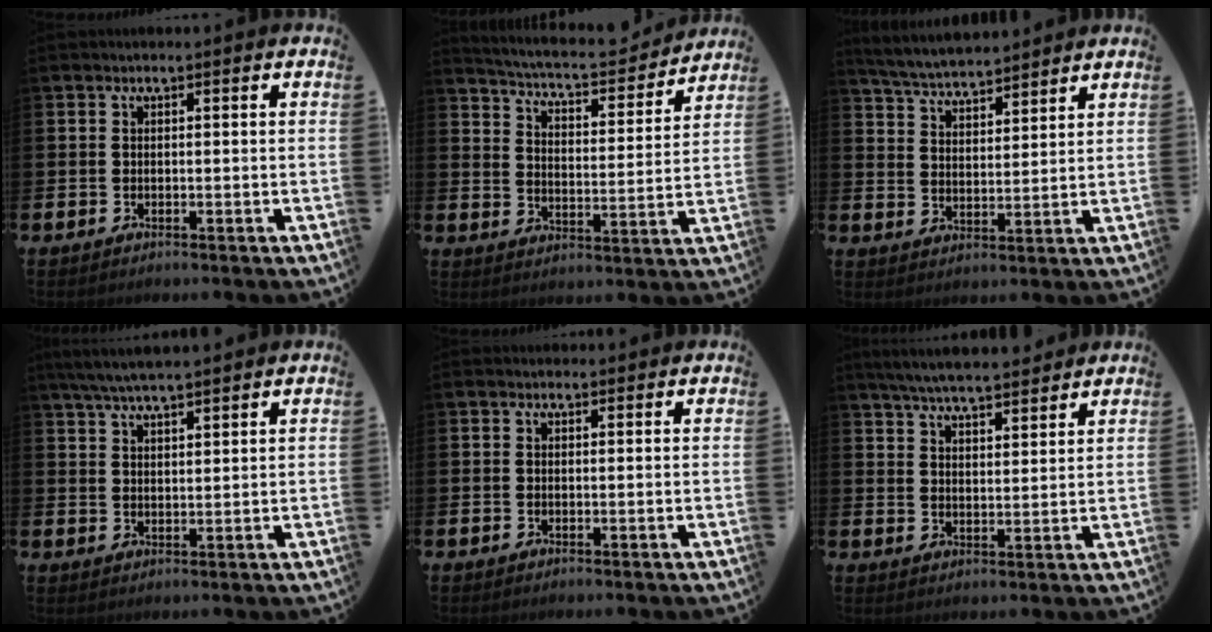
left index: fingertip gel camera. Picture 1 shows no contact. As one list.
[{"total": 5.9, "force": [5.6, 1.0, 1.6], "torque": [-0.055, -0.044, 0.090]}, {"total": 5.2, "force": [5.1, 0.5, 0.6], "torque": [-0.031, -0.033, 0.090]}, {"total": 5.5, "force": [5.2, 0.5, 1.7], "torque": [-0.055, -0.013, 0.096]}, {"total": 1.0, "force": [0.9, 0.4, 0.1], "torque": [0.011, -0.001, 0.014]}, {"total": 5.9, "force": [5.8, 0.5, 1.3], "torque": [-0.049, -0.026, 0.105]}]